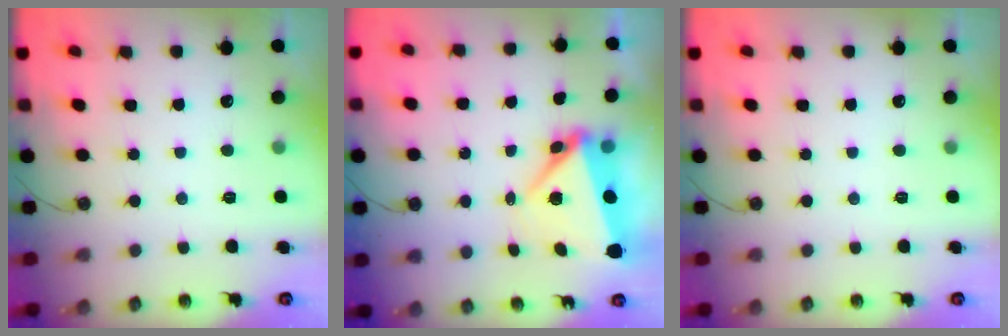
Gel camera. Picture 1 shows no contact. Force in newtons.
{"total": 7.4, "press": 7.2, "slide": 1.7}
{"total": 0.0}